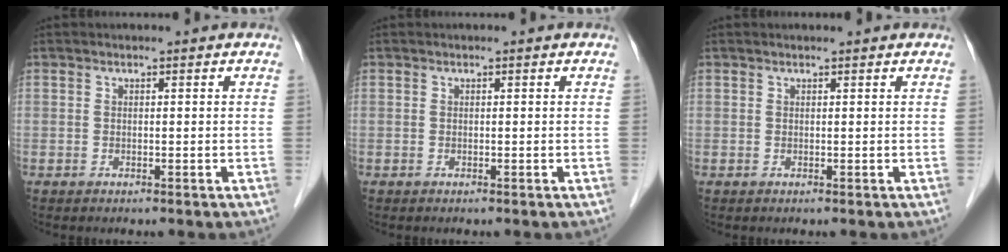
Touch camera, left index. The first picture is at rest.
{"total": 0.0}
{"total": 0.9, "force": [0.9, 0.0, 0.3], "torque": [-0.007, 0.012, 0.015]}